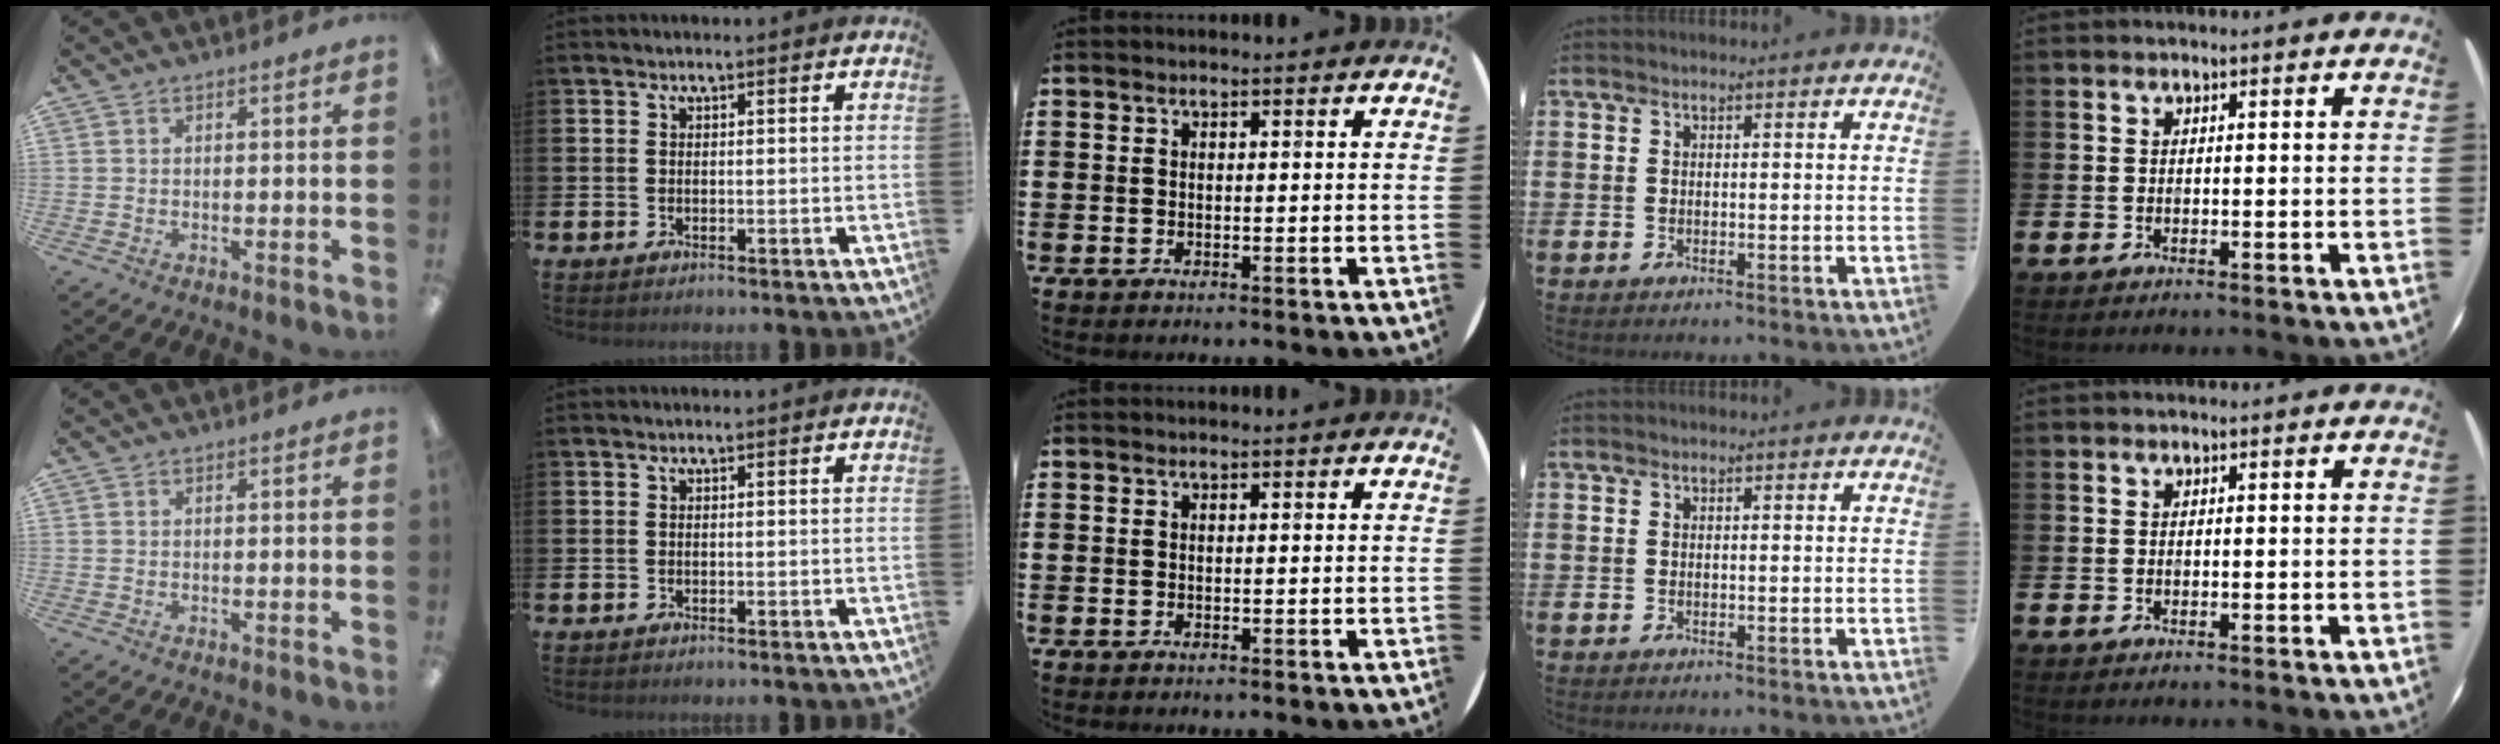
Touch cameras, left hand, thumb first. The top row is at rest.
{}